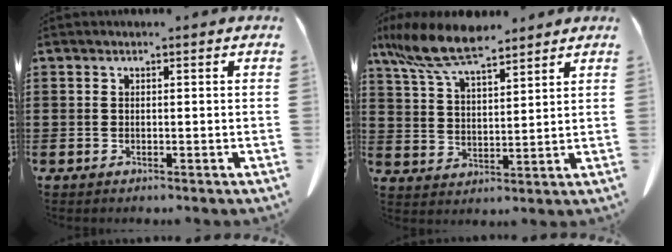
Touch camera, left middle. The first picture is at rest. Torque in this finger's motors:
{"motor_torque": [2.14, 0.00, 0.43, 0.16]}